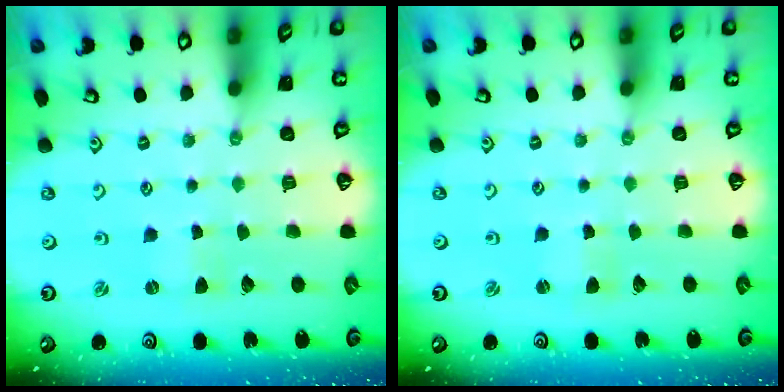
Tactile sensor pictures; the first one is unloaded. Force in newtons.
{"total": 1.5, "press": 1.4, "slide": 0.3}